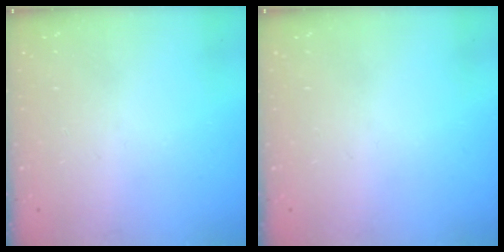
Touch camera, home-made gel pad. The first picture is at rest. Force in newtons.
{"total": 0.0}